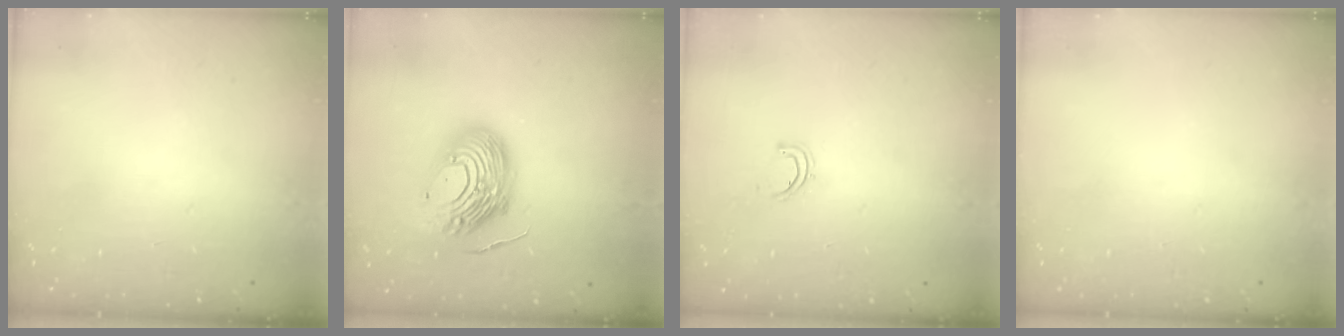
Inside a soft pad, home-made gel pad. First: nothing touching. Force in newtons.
{"total": 16.8, "press": 16.7, "slide": 1.9}
{"total": 3.8, "press": 3.5, "slide": 1.6}
{"total": 0.0}